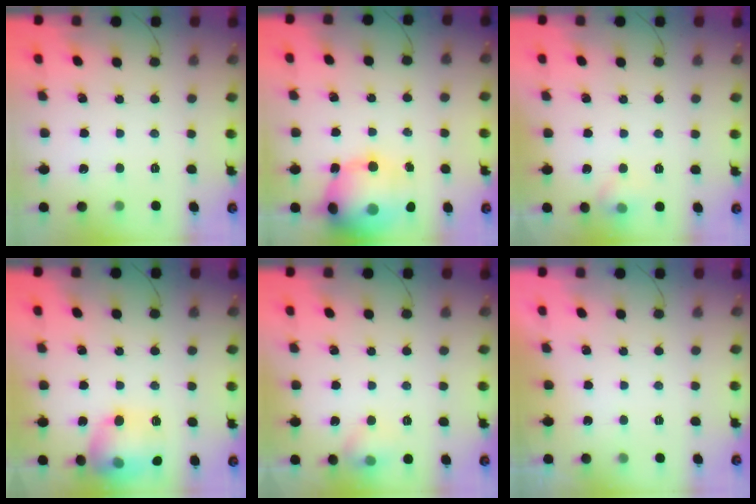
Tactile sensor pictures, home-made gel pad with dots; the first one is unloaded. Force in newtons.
{"total": 16.8, "press": 16.6, "slide": 2.3}
{"total": 5.5, "press": 5.1, "slide": 1.9}
{"total": 14.8, "press": 14.8, "slide": 1.2}
{"total": 6.5, "press": 6.2, "slide": 1.7}
{"total": 0.0}